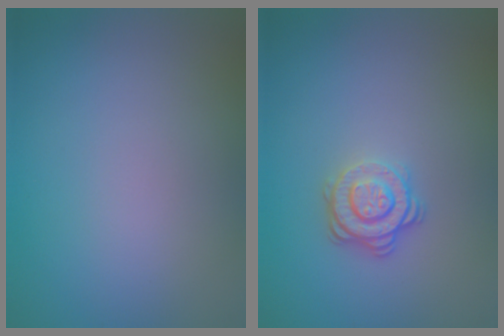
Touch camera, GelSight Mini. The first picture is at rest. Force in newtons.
{"total": 3.0, "press": 2.6, "slide": 1.5}